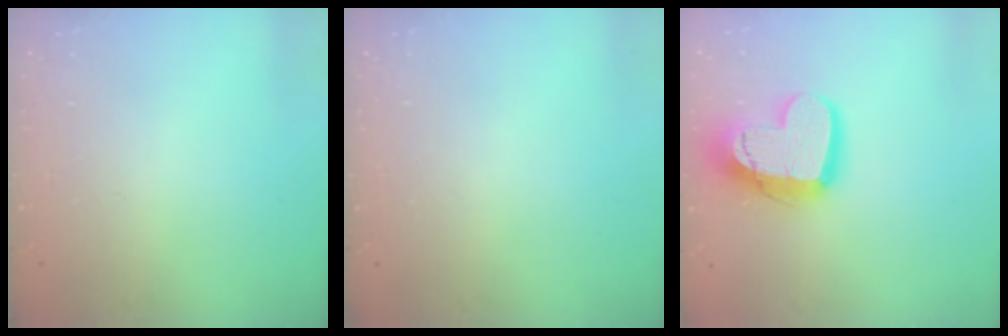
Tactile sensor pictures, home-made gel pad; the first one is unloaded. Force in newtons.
{"total": 0.0}
{"total": 16.2, "press": 16.1, "slide": 1.3}